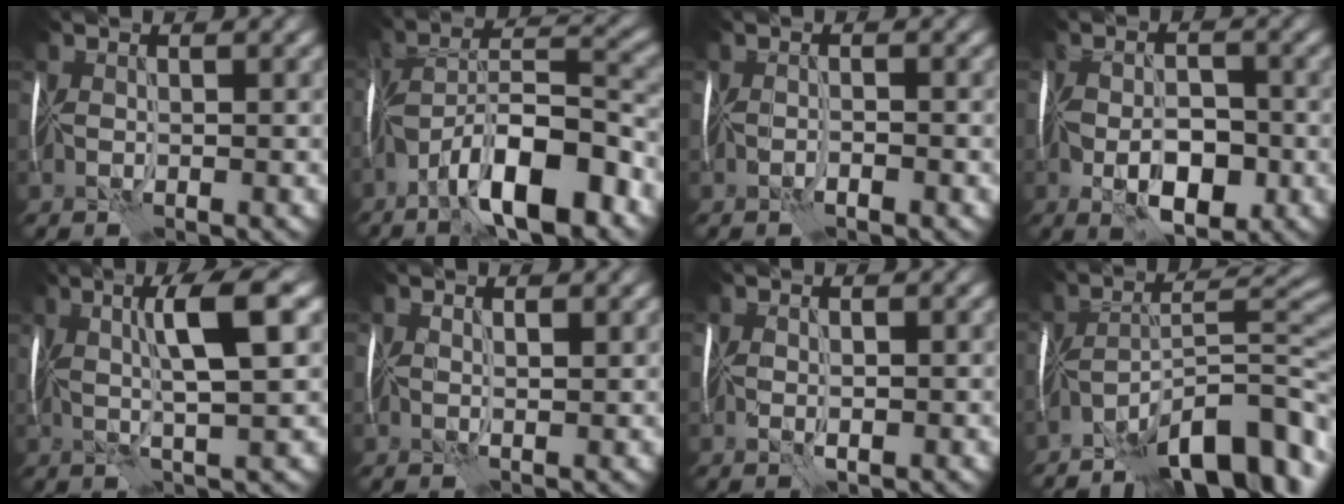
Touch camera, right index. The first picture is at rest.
{"total": 11.1, "force": [-6.5, 3.0, 8.4], "torque": [-0.138, 0.020, -0.119]}
{"total": 0.8, "force": [-0.6, -0.4, 0.2], "torque": [-0.007, 0.007, -0.020]}
{"total": 4.8, "force": [-1.9, 2.3, 3.8], "torque": [-0.059, 0.004, -0.040]}
{"total": 5.7, "force": [1.7, 0.2, 5.5], "torque": [-0.093, 0.012, 0.023]}
{"total": 1.0, "force": [0.9, -0.2, 0.4], "torque": [-0.004, 0.005, 0.014]}
{"total": 0.6, "force": [0.0, 0.1, 0.5], "torque": [-0.014, 0.001, -0.004]}
{"total": 11.6, "force": [-7.8, 2.8, 8.0], "torque": [-0.113, 0.015, -0.145]}